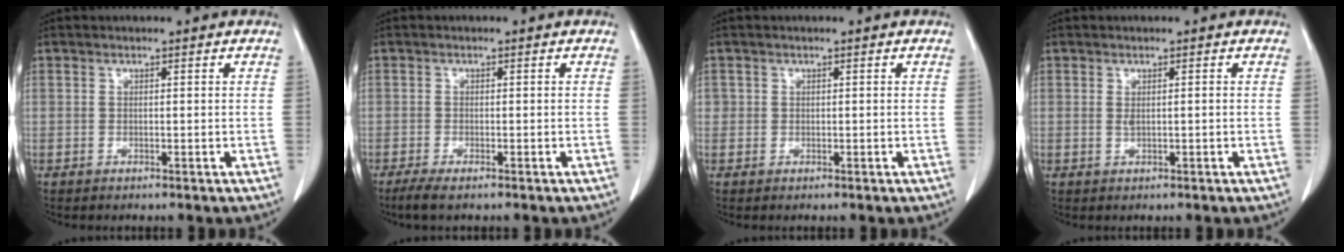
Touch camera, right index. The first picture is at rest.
{"total": 2.8, "force": [-2.1, 0.5, 1.9], "torque": [-0.038, -0.009, -0.035]}
{"total": 0.8, "force": [0.1, 0.8, 0.1], "torque": [0.008, 0.003, -0.001]}
{"total": 1.1, "force": [0.1, 0.2, 1.0], "torque": [-0.022, -0.001, 0.005]}